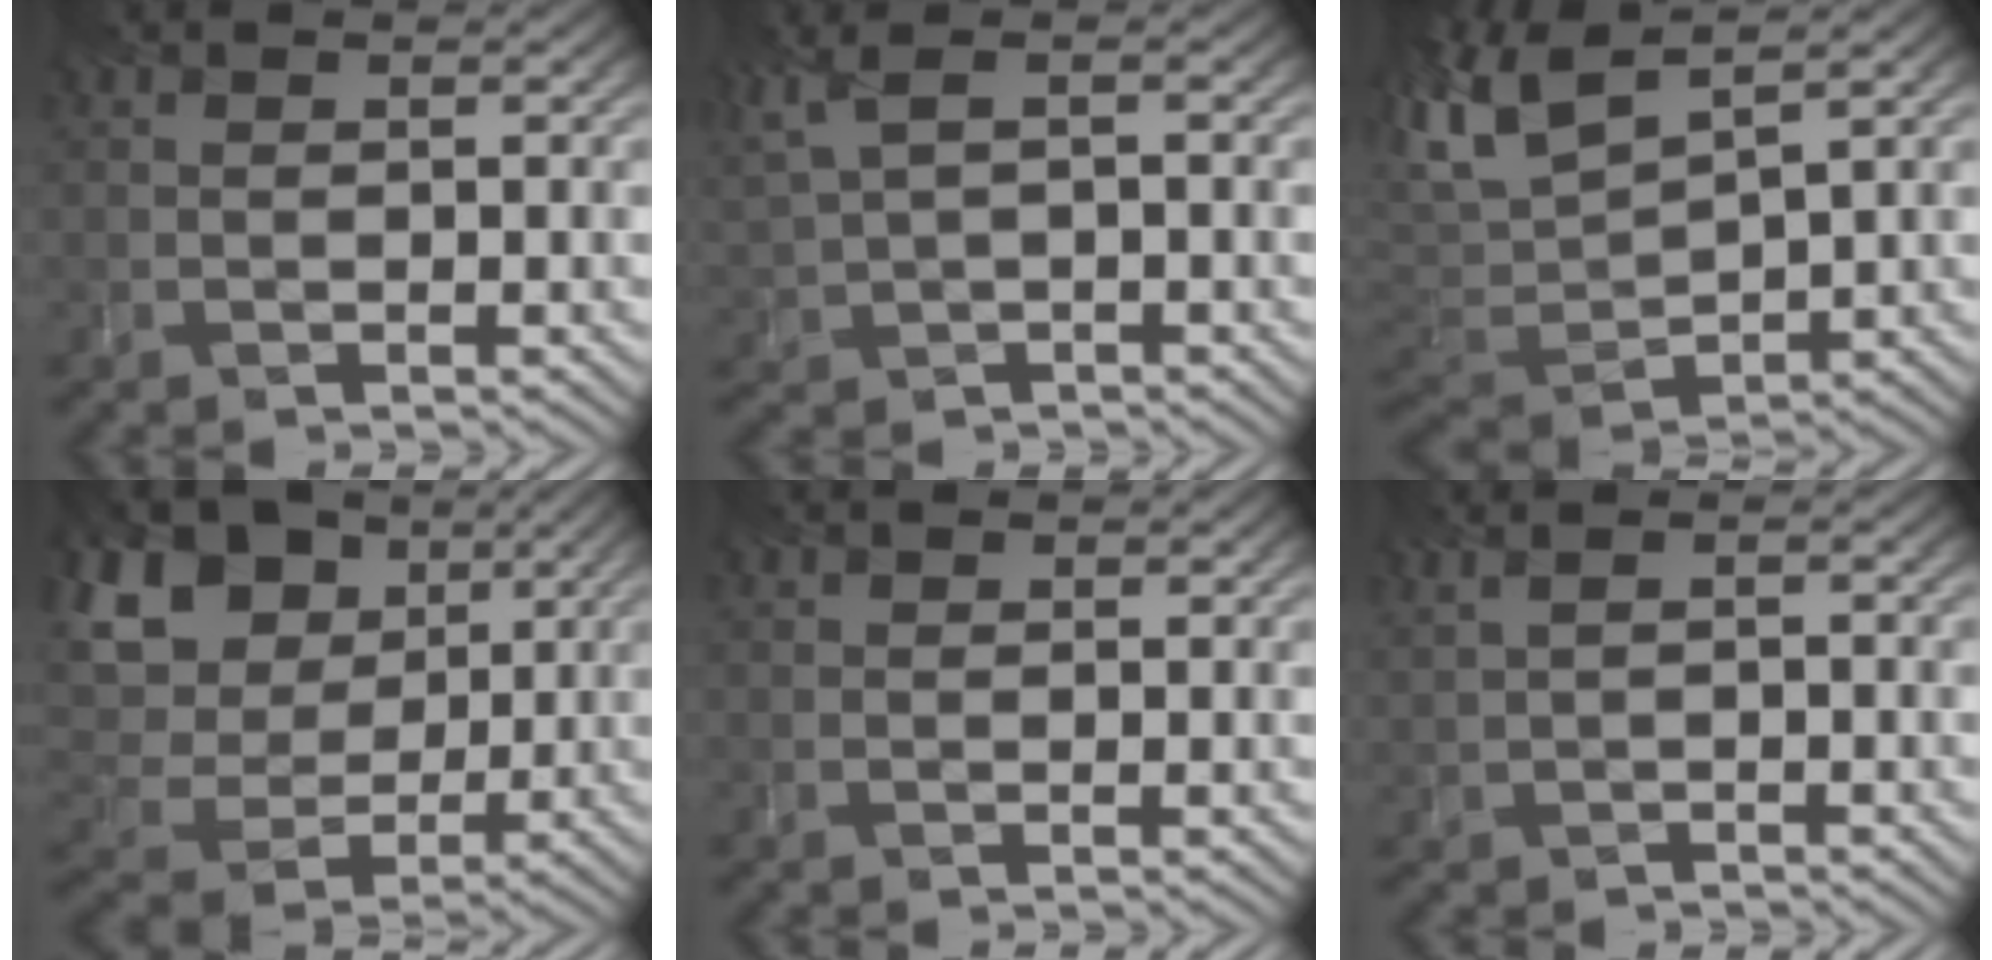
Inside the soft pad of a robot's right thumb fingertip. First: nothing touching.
{"total": 4.2, "force": [1.9, 1.8, 3.2], "torque": [-0.103, 0.009, 0.059]}
{"total": 7.6, "force": [3.2, 3.2, 6.1], "torque": [-0.158, 0.009, 0.076]}
{"total": 13.7, "force": [5.2, 11.0, 6.2], "torque": [-0.195, 0.044, 0.120]}
{"total": 0.6, "force": [0.5, 0.0, -0.3], "torque": [0.005, 0.003, 0.016]}
{"total": 1.4, "force": [0.7, 0.5, 1.0], "torque": [-0.023, 0.008, 0.014]}